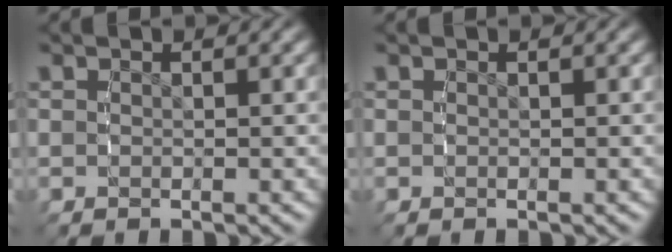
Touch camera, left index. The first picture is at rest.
{"total": 0.0}